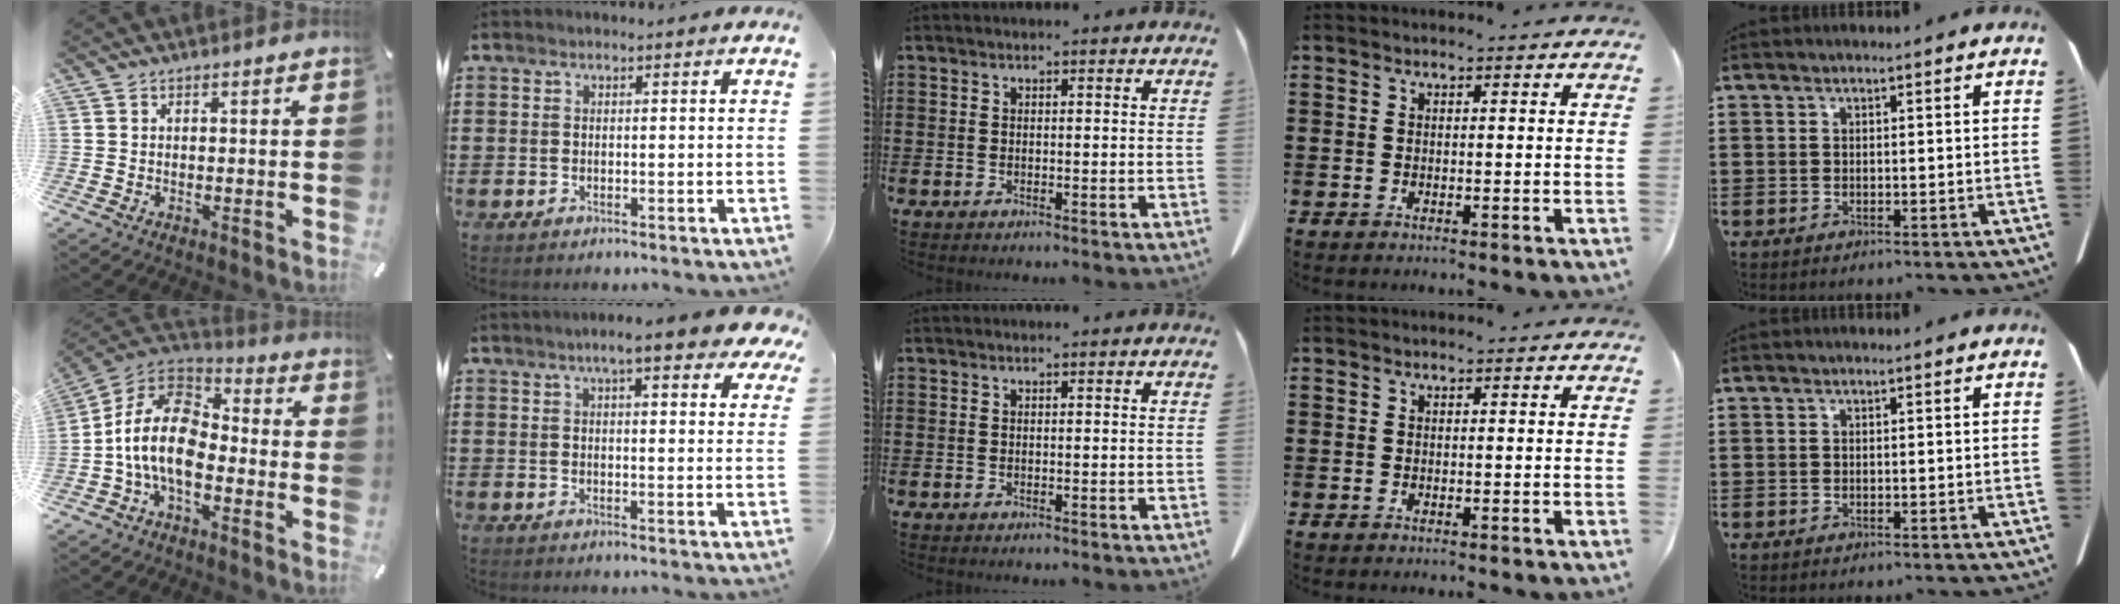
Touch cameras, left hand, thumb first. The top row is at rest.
{"thumb": {"total": 15.9, "force": [-4.8, 9.6, 11.7], "torque": [-0.244, 0.024, -0.089]}, "index": {"total": 7.7, "force": [5.8, 1.3, 5.0], "torque": [-0.088, -0.011, 0.097]}}